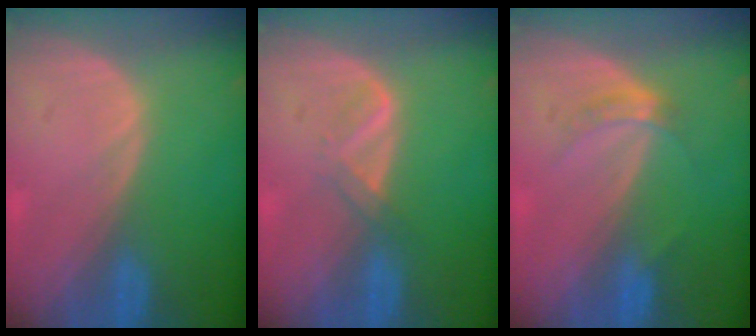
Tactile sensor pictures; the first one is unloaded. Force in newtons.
{"total": 2.1, "press": 2.1, "slide": 0.2}
{"total": 2.8, "press": 2.5, "slide": 1.3}